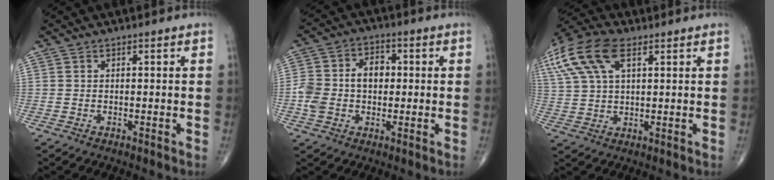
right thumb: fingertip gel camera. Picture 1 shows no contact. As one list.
[{"total": 9.9, "force": [-0.1, 7.0, 7.1], "torque": [-0.126, 0.029, -0.005]}, {"total": 14.7, "force": [6.4, 7.4, 10.9], "torque": [-0.251, 0.017, 0.121]}]